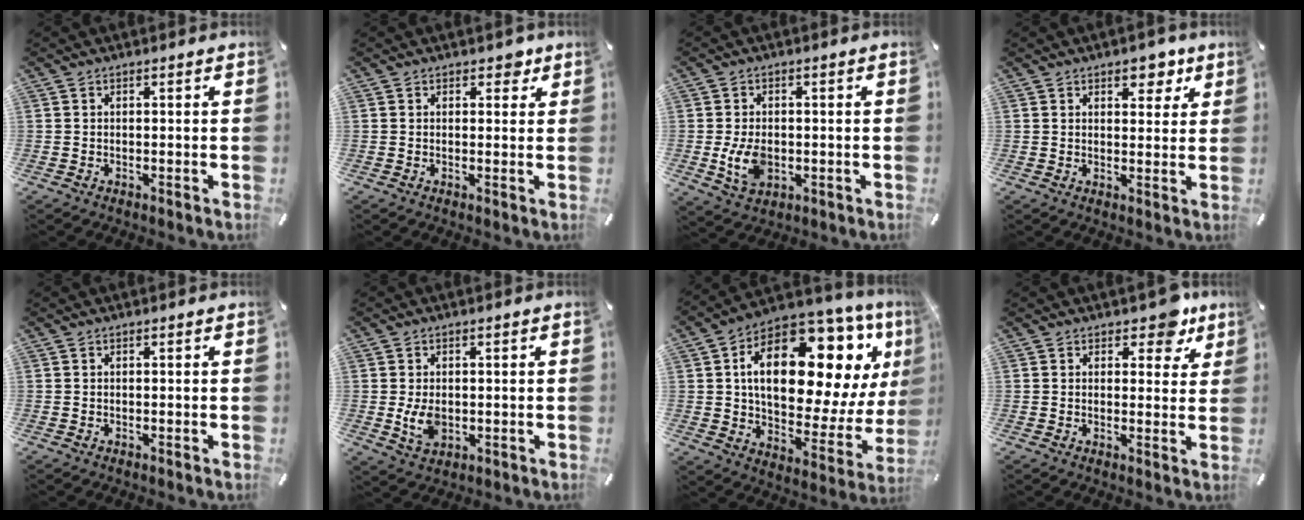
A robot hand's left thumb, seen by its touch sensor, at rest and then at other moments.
{"total": 2.6, "force": [1.4, 1.8, 1.3], "torque": [0.004, -0.005, 0.015]}
{"total": 7.0, "force": [-0.9, 4.9, 4.9], "torque": [-0.109, -0.006, -0.017]}
{"total": 6.2, "force": [3.7, 4.0, 3.0], "torque": [-0.015, -0.017, 0.055]}
{"total": 0.0}
{"total": 5.1, "force": [-0.3, 3.5, 3.7], "torque": [-0.087, -0.008, -0.011]}
{"total": 24.7, "force": [9.0, 12.9, 19.0], "torque": [-0.293, -0.062, 0.149]}
{"total": 7.1, "force": [4.8, 3.9, 3.5], "torque": [-0.020, -0.030, 0.077]}